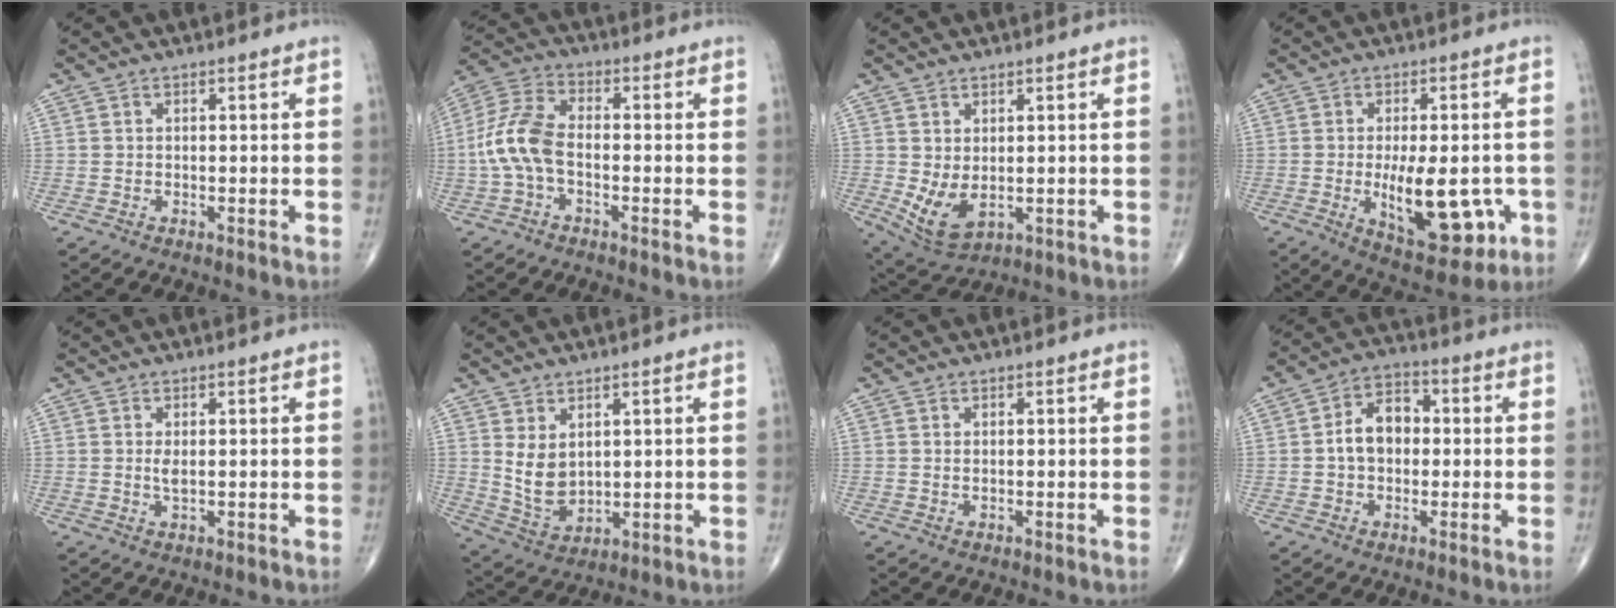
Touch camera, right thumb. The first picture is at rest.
{"total": 9.7, "force": [-1.7, 5.3, 7.9], "torque": [-0.178, 0.030, -0.042]}
{"total": 6.7, "force": [-0.1, 3.8, 5.5], "torque": [-0.100, -0.009, 0.019]}
{"total": 14.8, "force": [-3.2, 6.8, 12.7], "torque": [-0.163, -0.009, -0.030]}
{"total": 1.7, "force": [0.2, 0.6, 1.6], "torque": [-0.032, -0.004, 0.008]}
{"total": 6.9, "force": [2.1, 4.3, 5.0], "torque": [-0.079, -0.021, 0.059]}
{"total": 0.7, "force": [0.2, 0.3, 0.6], "torque": [-0.012, 0.000, 0.006]}
{"total": 8.4, "force": [0.1, 5.9, 5.9], "torque": [-0.083, 0.025, -0.007]}